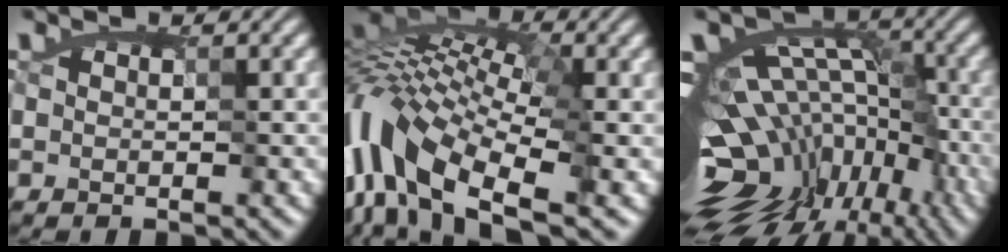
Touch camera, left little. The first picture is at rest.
{"total": 12.5, "force": [-4.7, 5.9, 10.0], "torque": [-0.218, 0.010, -0.102]}
{"total": 15.7, "force": [-6.3, 9.7, 10.7], "torque": [-0.173, 0.012, -0.066]}